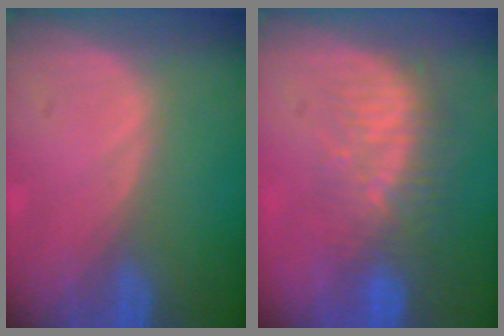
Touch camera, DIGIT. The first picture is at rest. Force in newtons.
{"total": 8.2, "press": 7.2, "slide": 3.9}